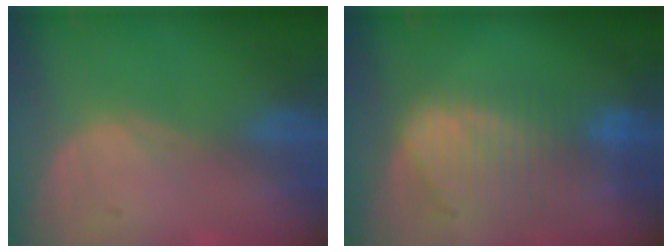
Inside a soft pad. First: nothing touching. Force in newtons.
{"total": 9.1, "press": 8.0, "slide": 4.3}